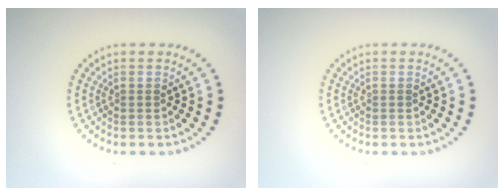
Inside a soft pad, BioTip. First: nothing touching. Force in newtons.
{"total": 0.0}